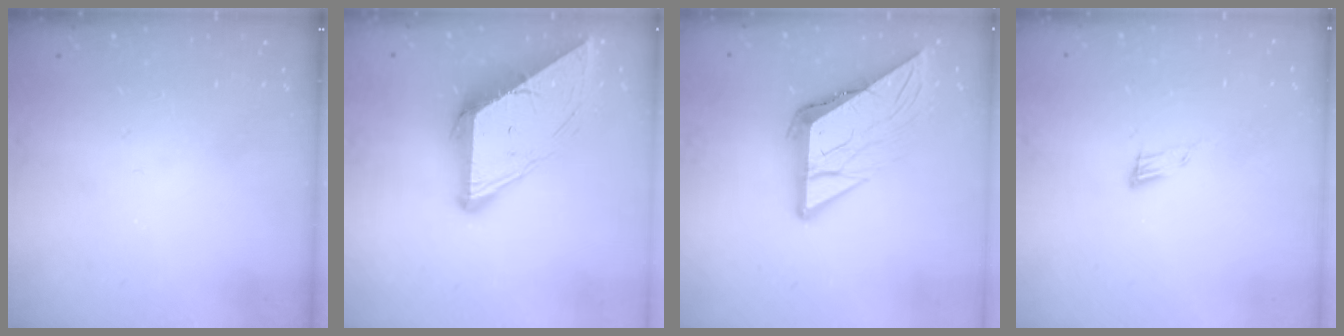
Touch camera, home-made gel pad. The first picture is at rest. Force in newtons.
{"total": 10.9, "press": 10.8, "slide": 1.0}
{"total": 11.2, "press": 11.2, "slide": 1.1}
{"total": 4.6, "press": 4.6, "slide": 0.4}